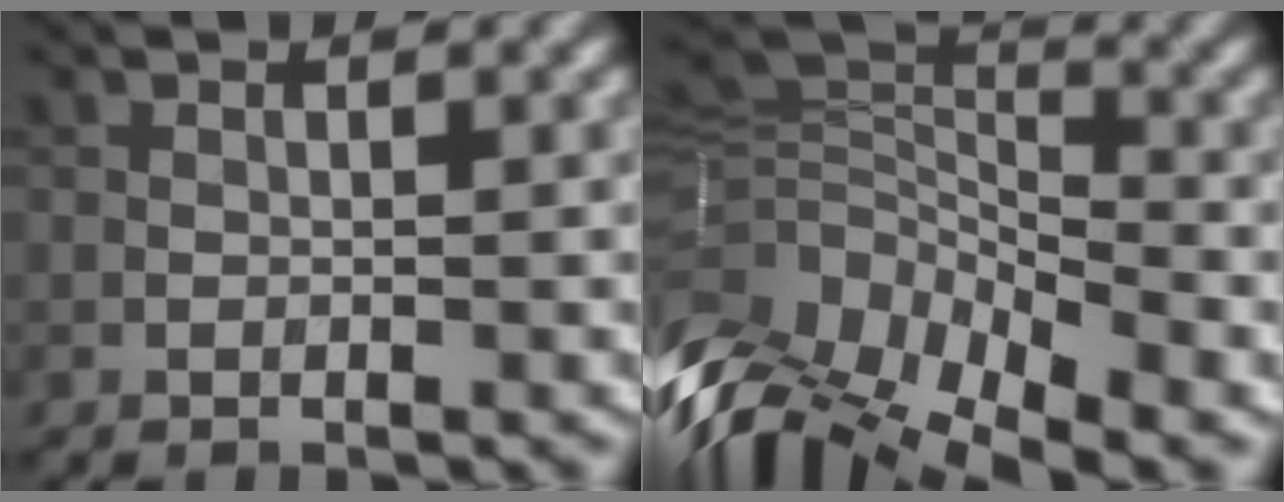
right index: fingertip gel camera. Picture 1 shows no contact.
{"total": 11.6, "force": [-4.5, 6.0, 8.8], "torque": [-0.158, 0.018, -0.049]}